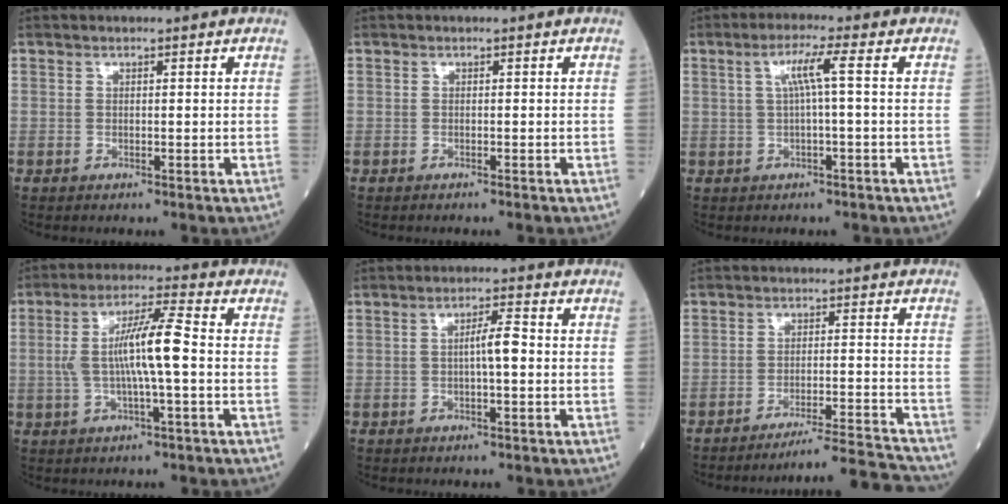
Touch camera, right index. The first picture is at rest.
{"total": 0.7, "force": [-0.6, 0.0, 0.2], "torque": [-0.005, -0.001, -0.010]}
{"total": 4.2, "force": [0.6, -0.5, 4.2], "torque": [-0.082, 0.013, 0.015]}
{"total": 9.3, "force": [-0.3, 0.6, 9.3], "torque": [-0.178, 0.014, -0.012]}
{"total": 3.9, "force": [-0.1, 0.4, 3.8], "torque": [-0.067, 0.007, -0.003]}
{"total": 10.7, "force": [-10.5, -2.0, 1.0], "torque": [-0.001, 0.005, -0.157]}